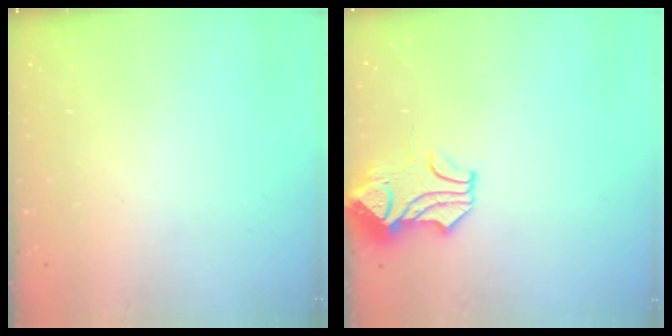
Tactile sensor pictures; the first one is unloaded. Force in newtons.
{"total": 1.6, "press": 0.9, "slide": 1.3}